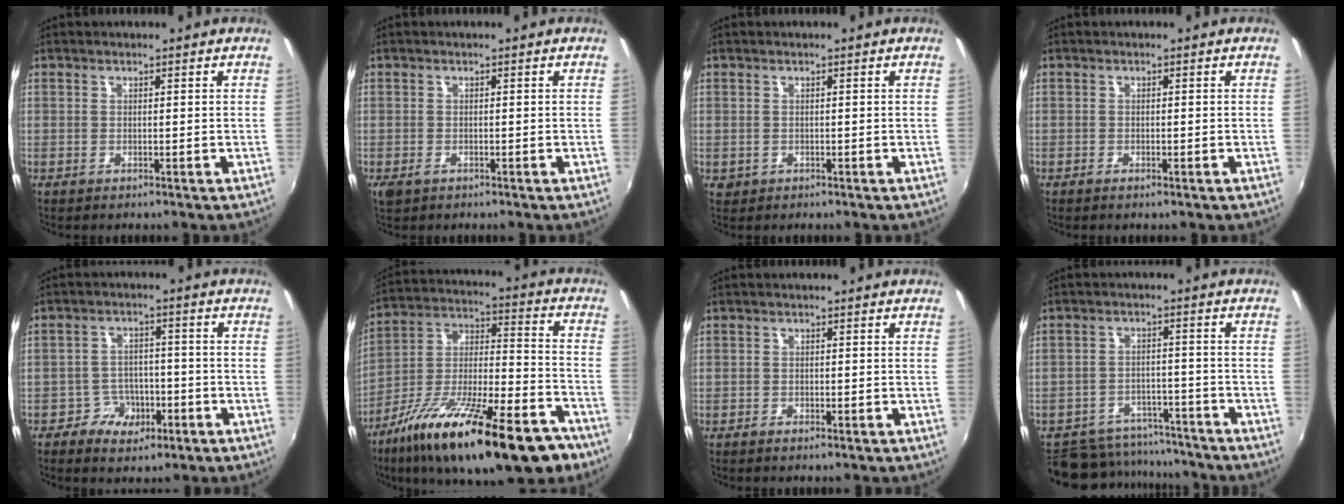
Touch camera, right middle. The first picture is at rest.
{"total": 2.0, "force": [-1.1, 1.2, 1.1], "torque": [-0.021, -0.007, -0.020]}
{"total": 1.2, "force": [-0.2, 1.1, 0.4], "torque": [-0.006, -0.002, -0.002]}
{"total": 0.9, "force": [-0.7, 0.3, 0.5], "torque": [-0.009, -0.003, -0.012]}
{"total": 6.5, "force": [-3.6, 5.1, 1.8], "torque": [-0.041, 0.019, -0.052]}
{"total": 28.6, "force": [-17.9, 8.6, 20.6], "torque": [-0.335, -0.031, -0.281]}
{"total": 1.6, "force": [-1.2, 0.6, 0.9], "torque": [-0.018, -0.005, -0.021]}
{"total": 13.6, "force": [-11.5, 6.3, 3.5], "torque": [-0.097, 0.016, -0.152]}